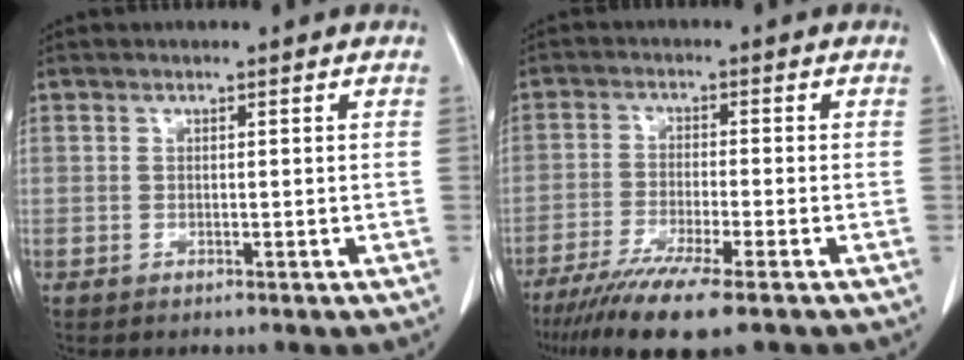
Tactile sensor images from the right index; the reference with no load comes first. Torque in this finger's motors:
{"motor_torque": [1.08, -1.06, 0.60, 0.17]}